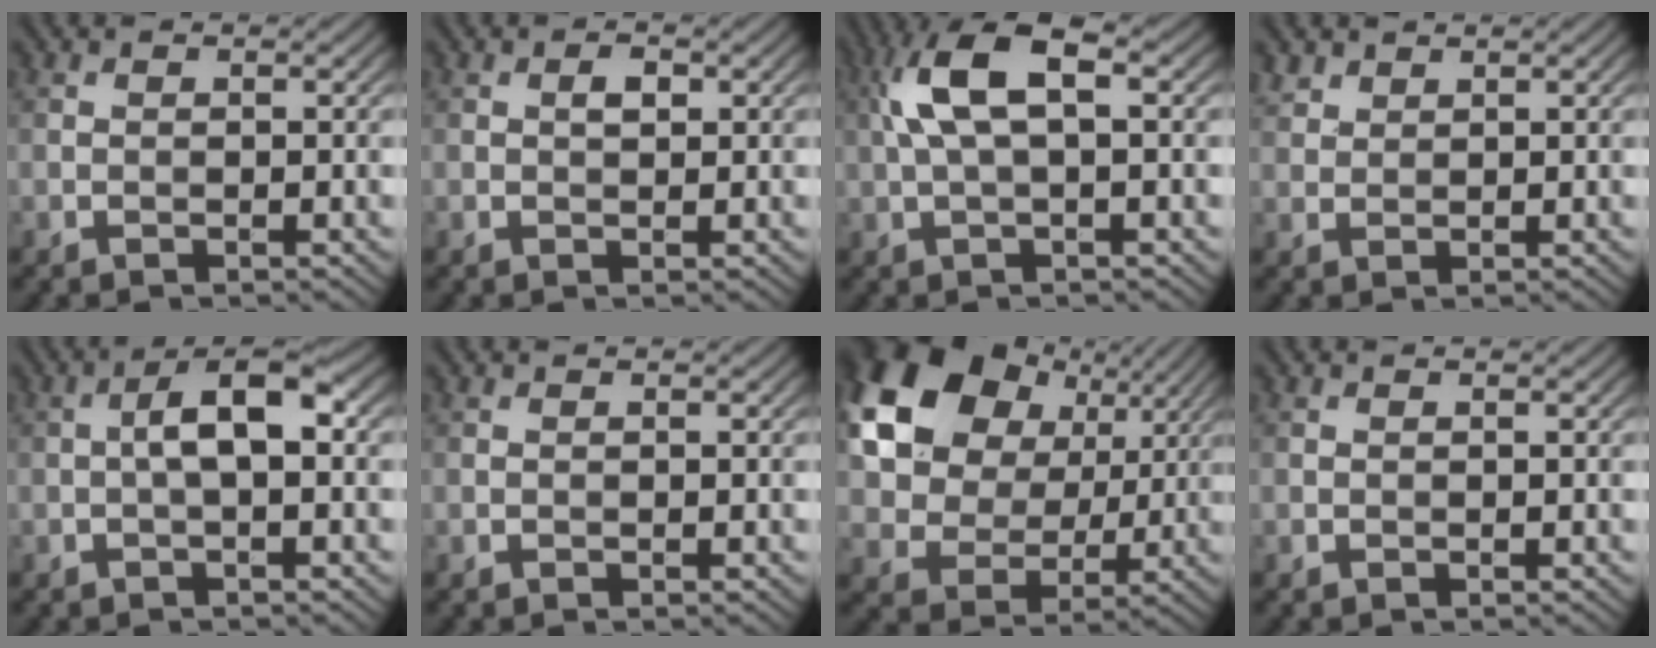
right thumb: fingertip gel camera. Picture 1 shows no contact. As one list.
[{"total": 1.4, "force": [0.3, 0.8, 1.1], "torque": [-0.019, 0.001, 0.004]}, {"total": 8.3, "force": [1.7, 3.2, 7.5], "torque": [-0.165, 0.021, 0.023]}, {"total": 1.9, "force": [1.6, 1.0, 0.5], "torque": [-0.018, 0.003, 0.037]}, {"total": 4.9, "force": [0.0, 1.7, 4.6], "torque": [-0.083, 0.015, -0.006]}, {"total": 0.0}, {"total": 16.8, "force": [6.9, 12.1, 9.4], "torque": [-0.218, 0.030, 0.128]}, {"total": 0.0}]